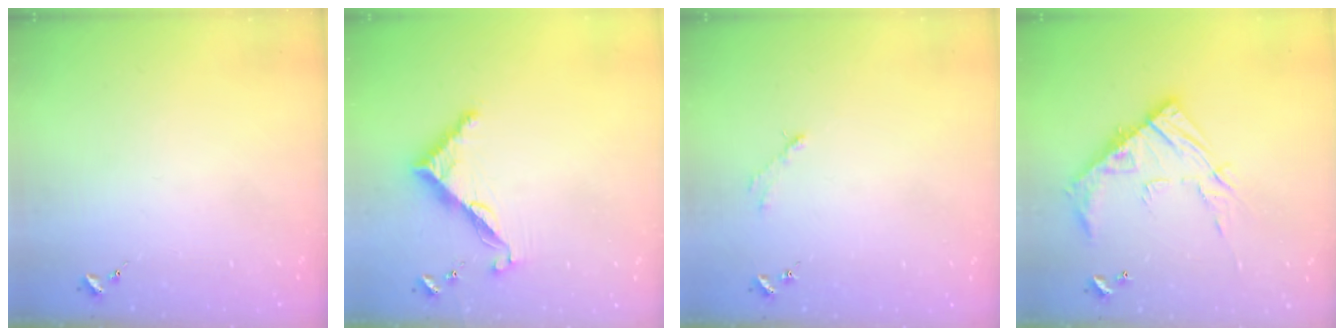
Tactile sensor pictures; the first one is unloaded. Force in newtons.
{"total": 8.7, "press": 8.7, "slide": 0.6}
{"total": 2.8, "press": 2.8, "slide": 0.4}
{"total": 15.0, "press": 15.0, "slide": 1.0}